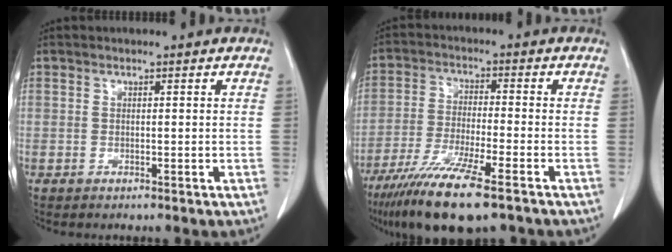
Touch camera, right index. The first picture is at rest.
{"total": 13.2, "force": [-8.9, 1.2, 9.7], "torque": [-0.184, -0.038, -0.154]}